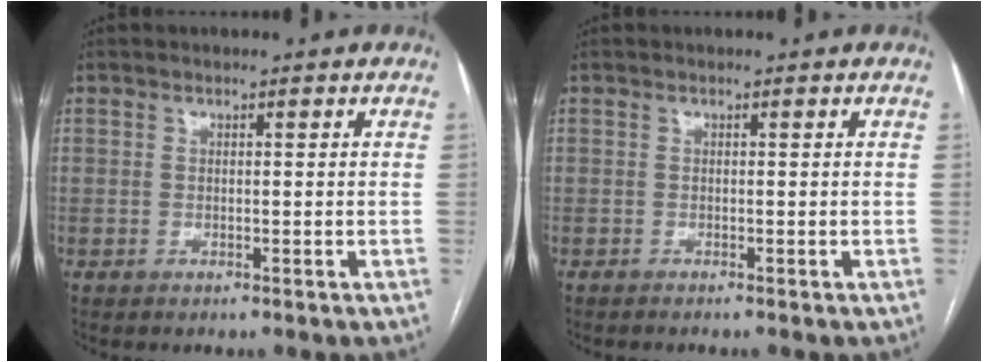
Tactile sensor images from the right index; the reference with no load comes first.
{"total": 0.7, "force": [-0.7, -0.1, 0.2], "torque": [0.000, 0.001, -0.011]}